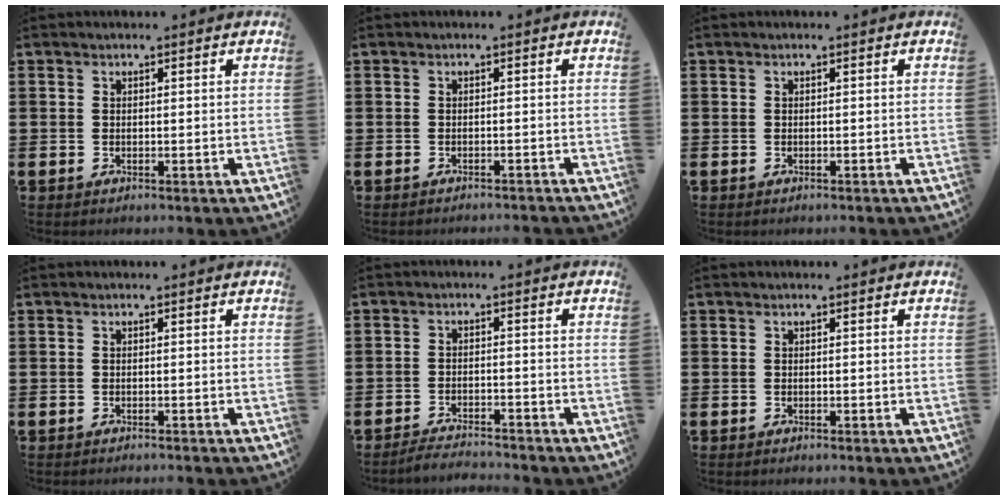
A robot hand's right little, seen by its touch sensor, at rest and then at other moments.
{"total": 0.6, "force": [-0.6, -0.2, 0.1], "torque": [-0.001, -0.001, -0.012]}
{"total": 0.0}
{"total": 0.0}
{"total": 2.3, "force": [-2.3, -0.1, 0.0], "torque": [-0.005, 0.004, -0.048]}
{"total": 0.0}